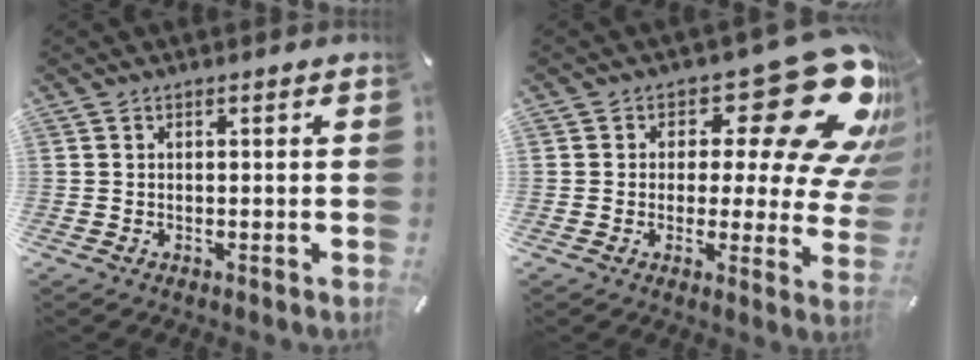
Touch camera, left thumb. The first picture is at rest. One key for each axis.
{"total": 23.6, "fx": 11.8, "fy": 9.7, "fz": 18.0, "tx": -0.232, "ty": -0.081, "tz": 0.194}